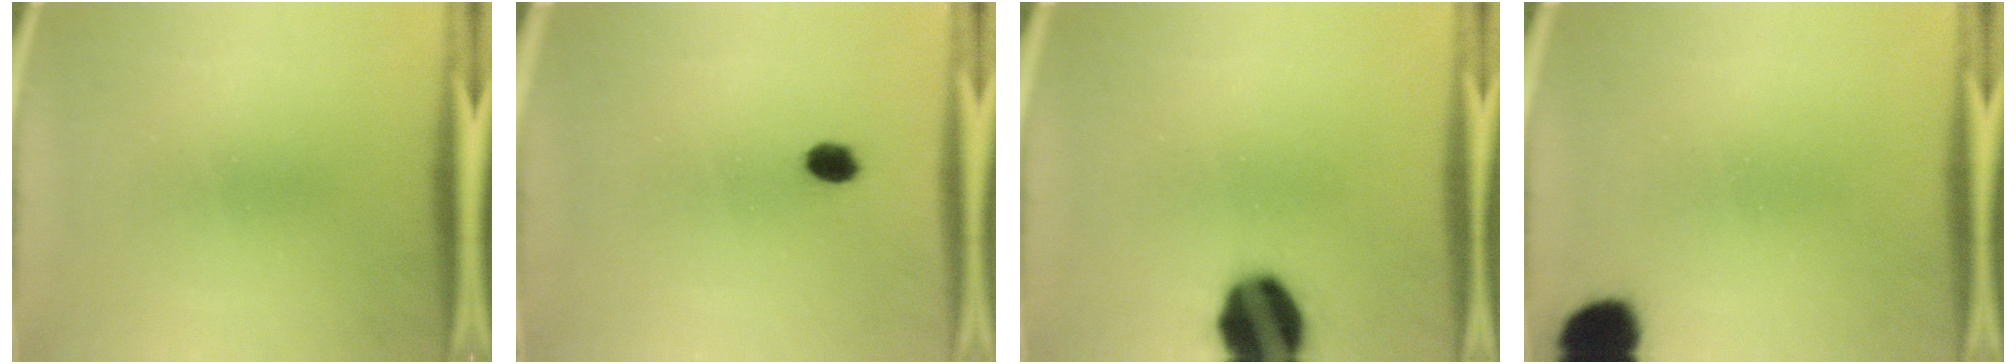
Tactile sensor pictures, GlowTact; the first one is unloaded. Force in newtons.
{"total": 3.9}
{"total": 15.8}
{"total": 8.3}